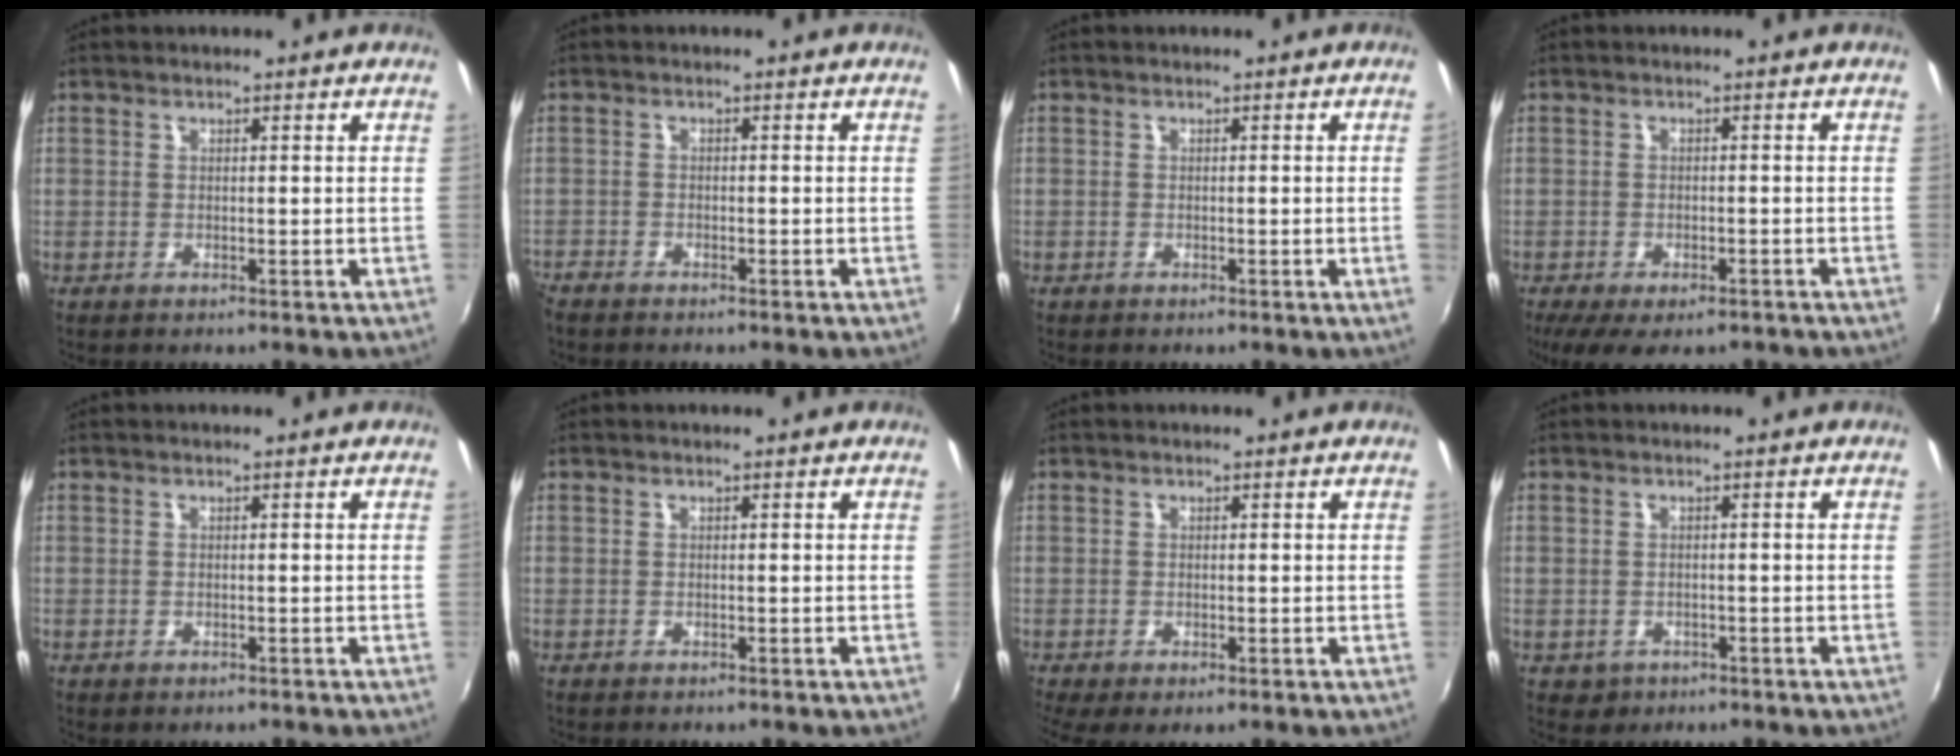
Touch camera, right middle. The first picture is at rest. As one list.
[{"total": 2.3, "force": [-2.1, 0.8, 0.5], "torque": [-0.018, -0.010, -0.044]}, {"total": 0.7, "force": [-0.2, -0.4, 0.6], "torque": [-0.009, -0.002, -0.004]}, {"total": 9.6, "force": [-6.6, 3.9, 5.7], "torque": [-0.126, -0.034, -0.099]}, {"total": 0.0}, {"total": 0.0}, {"total": 2.6, "force": [-0.6, 0.9, 2.3], "torque": [-0.045, -0.011, -0.007]}, {"total": 2.4, "force": [-0.8, 2.1, 0.7], "torque": [-0.019, -0.003, -0.006]}]